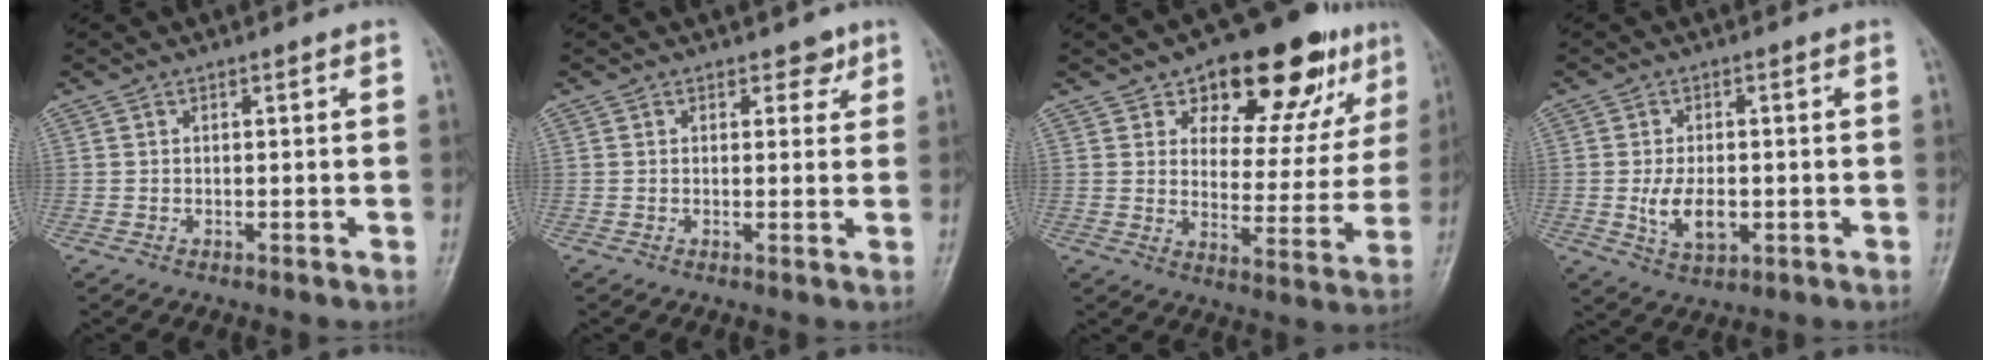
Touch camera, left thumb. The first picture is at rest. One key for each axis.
{"total": 2.4, "fx": 1.5, "fy": 1.6, "fz": 1.0, "tx": 0.005, "ty": -0.006, "tz": 0.016}
{"total": 19.8, "fx": 11.8, "fy": 9.5, "fz": 12.7, "tx": -0.110, "ty": -0.035, "tz": 0.171}
{"total": 6.9, "fx": -1.0, "fy": 4.2, "fz": 5.4, "tx": -0.091, "ty": -0.007, "tz": -0.012}